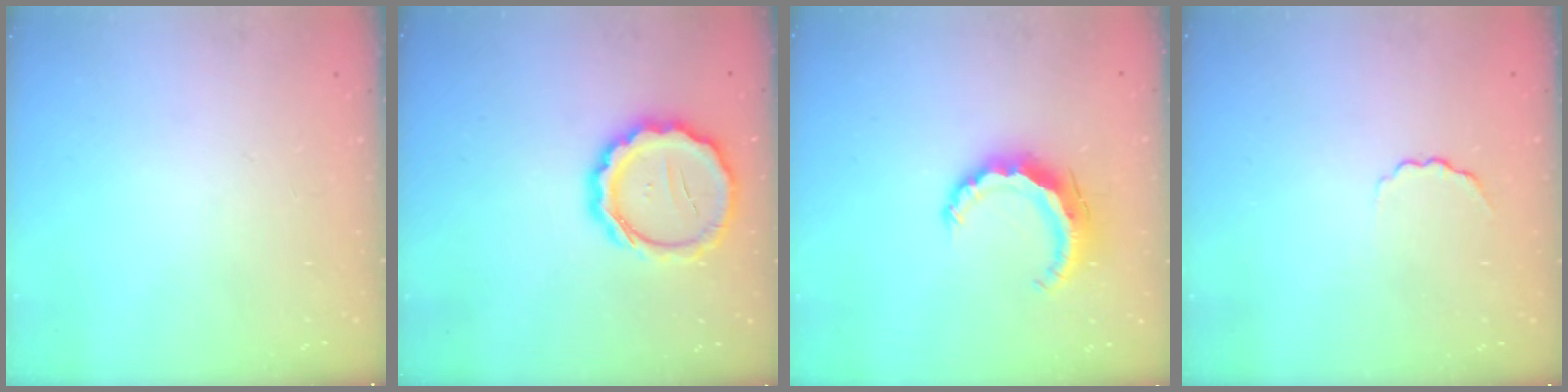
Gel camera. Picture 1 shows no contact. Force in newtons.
{"total": 14.7, "press": 14.4, "slide": 3.1}
{"total": 7.4, "press": 7.4, "slide": 0.3}
{"total": 2.5, "press": 2.4, "slide": 0.6}